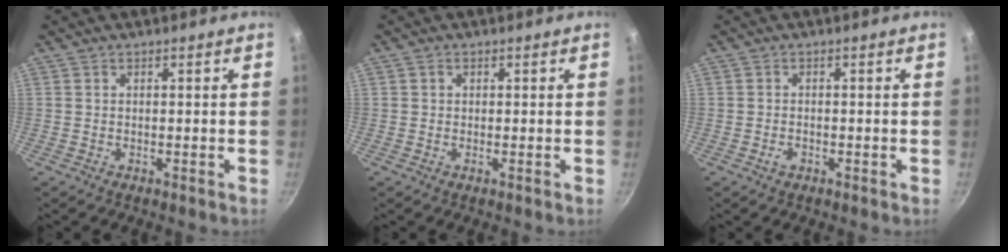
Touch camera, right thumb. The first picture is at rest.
{"total": 0.6, "force": [0.0, 0.5, 0.4], "torque": [-0.006, 0.003, -0.001]}
{"total": 1.4, "force": [-0.7, 0.9, 0.9], "torque": [-0.017, 0.005, -0.013]}